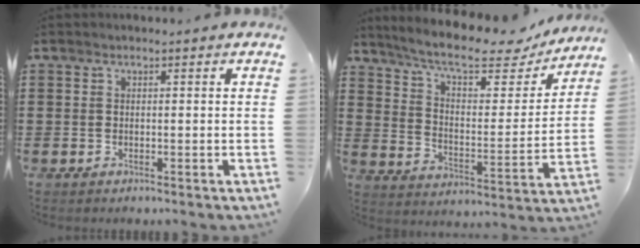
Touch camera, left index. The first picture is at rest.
{"total": 10.2, "force": [8.2, 1.7, 5.7], "torque": [-0.124, -0.045, 0.137]}